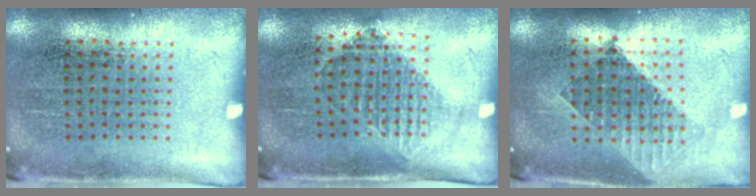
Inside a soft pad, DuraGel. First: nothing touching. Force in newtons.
{"total": 1.2, "press": 1.1, "slide": 0.5}
{"total": 1.6, "press": 1.3, "slide": 0.8}